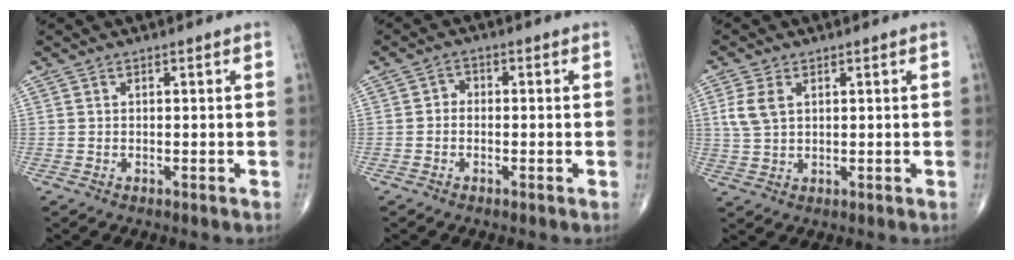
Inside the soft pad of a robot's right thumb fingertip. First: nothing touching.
{"total": 1.9, "force": [-0.5, 1.6, 1.0], "torque": [-0.004, 0.007, -0.018]}
{"total": 4.8, "force": [1.5, 2.9, 3.4], "torque": [-0.078, 0.002, 0.033]}